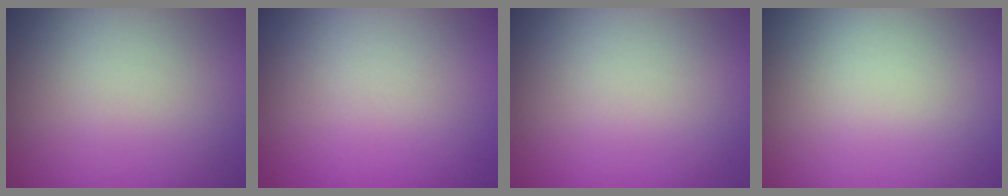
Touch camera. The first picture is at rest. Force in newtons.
{"total": 0.0}
{"total": 0.0}
{"total": 0.0}